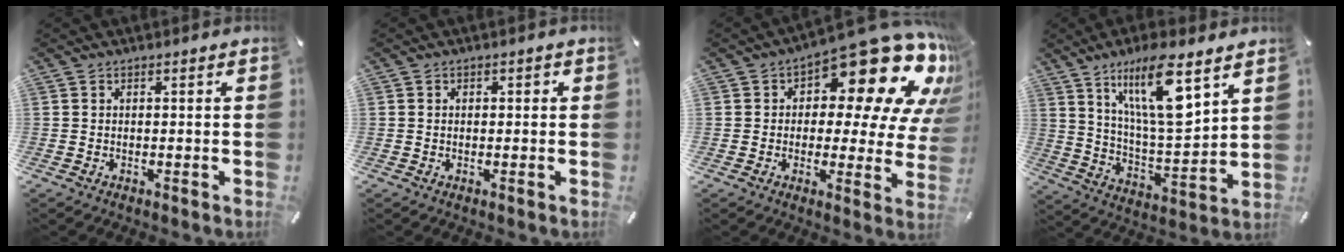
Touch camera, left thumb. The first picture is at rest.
{"total": 1.0, "force": [-0.1, 0.7, 0.6], "torque": [-0.012, 0.005, -0.004]}
{"total": 20.9, "force": [11.6, 9.4, 14.7], "torque": [-0.193, -0.089, 0.188]}
{"total": 17.8, "force": [10.7, 5.2, 13.3], "torque": [-0.246, -0.044, 0.172]}